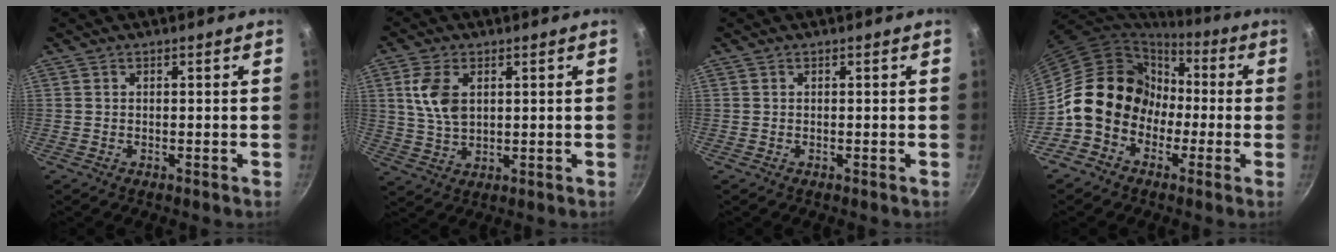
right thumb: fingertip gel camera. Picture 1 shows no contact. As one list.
[{"total": 7.9, "force": [2.2, 4.8, 5.9], "torque": [-0.111, -0.009, 0.045]}, {"total": 0.0}, {"total": 14.6, "force": [-2.0, 12.7, 6.9], "torque": [-0.064, 0.049, -0.038]}]